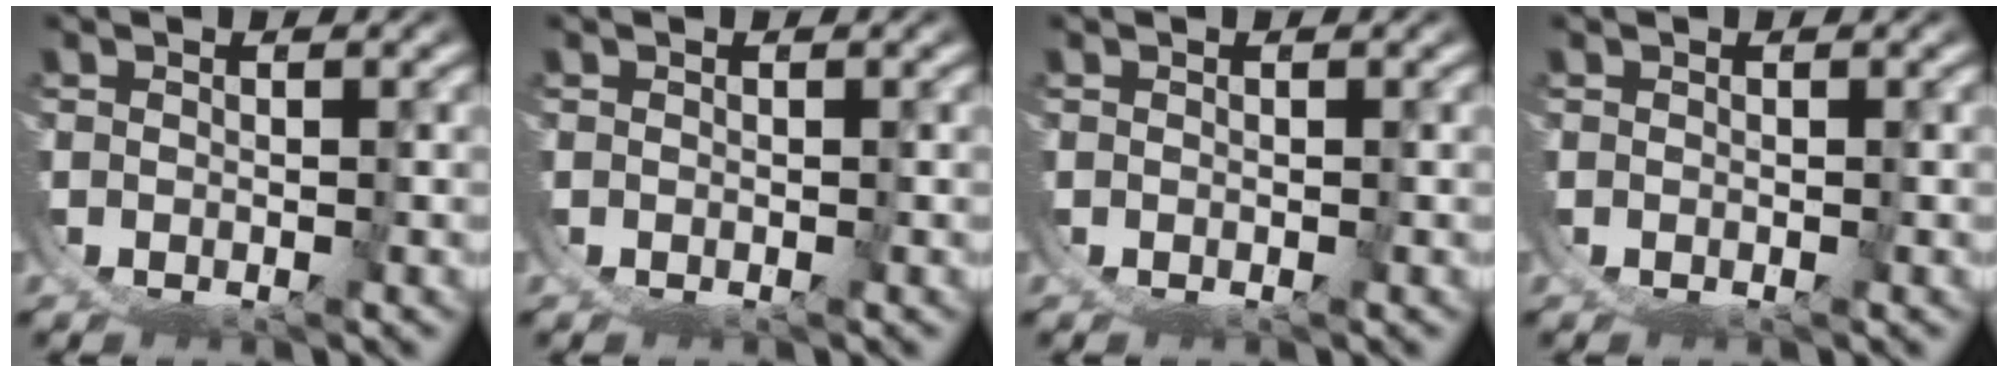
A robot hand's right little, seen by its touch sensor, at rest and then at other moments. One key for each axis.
{"total": 0.0}
{"total": 0.0}
{"total": 0.0}